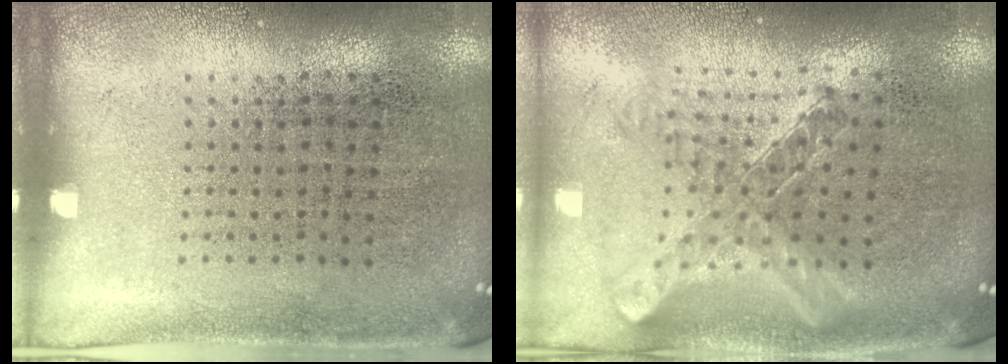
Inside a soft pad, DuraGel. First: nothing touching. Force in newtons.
{"total": 1.1, "press": 1.1, "slide": 0.2}